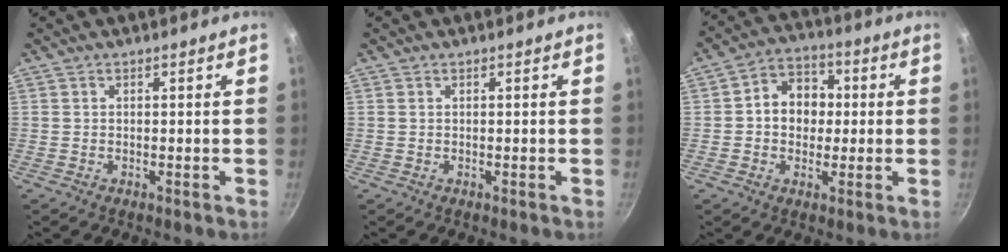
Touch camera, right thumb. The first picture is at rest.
{"total": 0.0}
{"total": 9.4, "force": [0.4, 7.7, 5.4], "torque": [-0.041, 0.017, -0.008]}